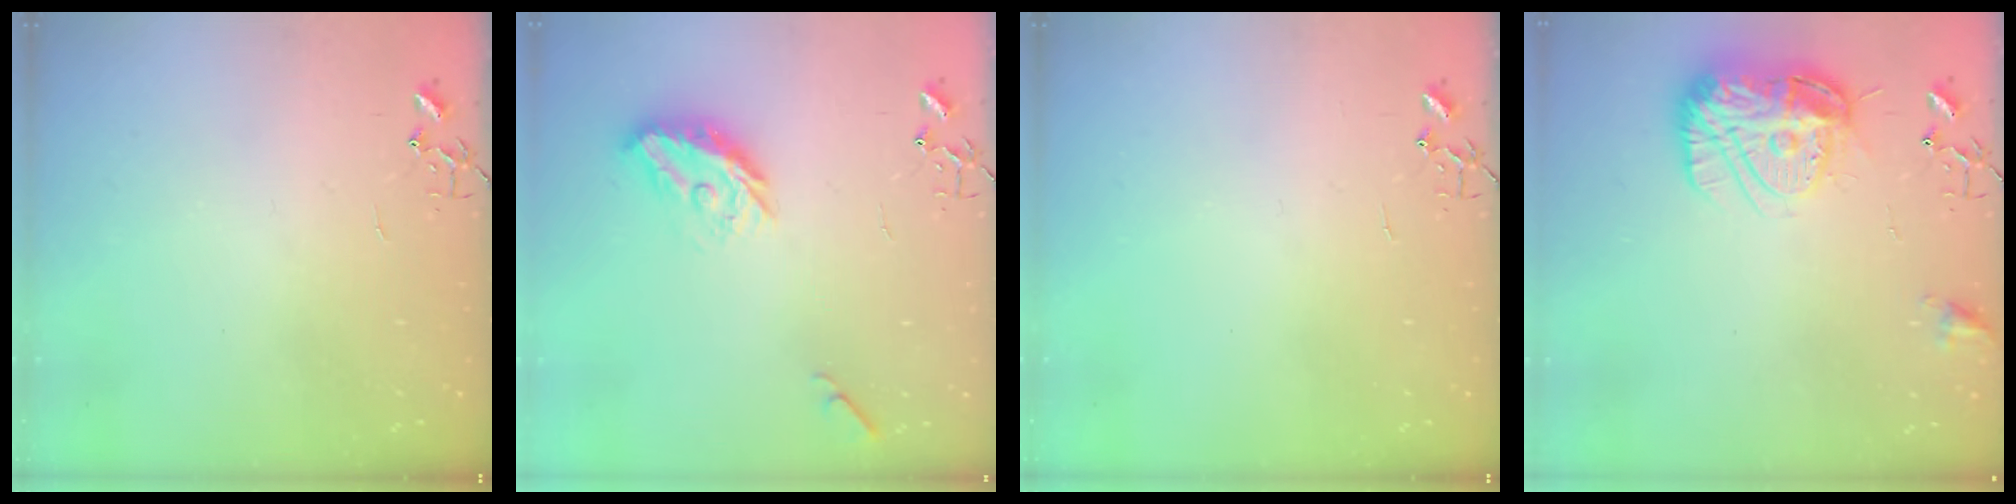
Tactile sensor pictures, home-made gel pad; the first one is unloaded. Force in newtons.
{"total": 11.3, "press": 11.3, "slide": 0.6}
{"total": 0.0}
{"total": 16.8, "press": 16.7, "slide": 1.5}